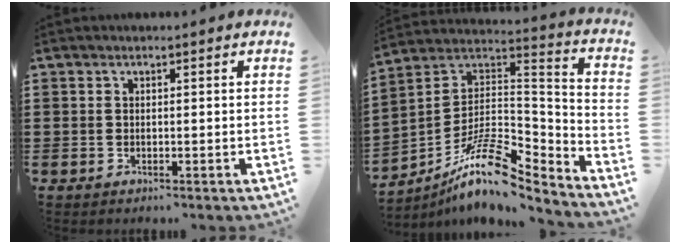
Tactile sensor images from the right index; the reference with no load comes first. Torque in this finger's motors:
{"motor_torque": [-0.21, -0.12, -0.46, -0.12]}